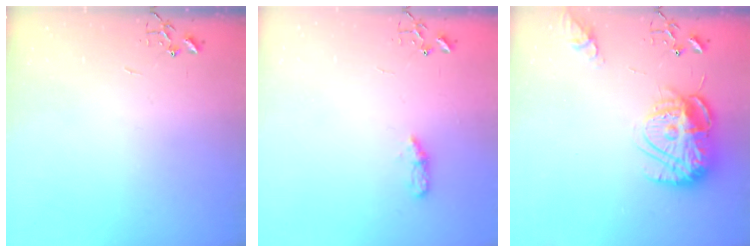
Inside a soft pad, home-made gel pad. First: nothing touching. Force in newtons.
{"total": 4.9, "press": 4.8, "slide": 0.6}
{"total": 15.2, "press": 15.1, "slide": 1.2}